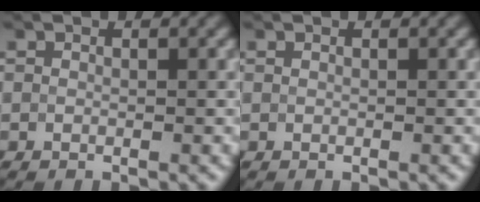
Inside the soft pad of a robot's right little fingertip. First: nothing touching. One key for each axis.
{"total": 0.0}